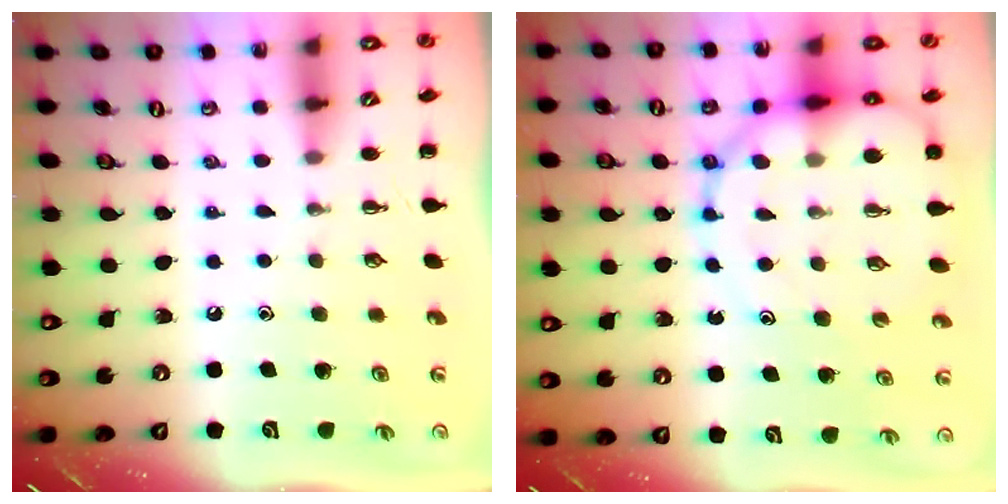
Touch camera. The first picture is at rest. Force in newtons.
{"total": 14.7, "press": 14.3, "slide": 3.3}